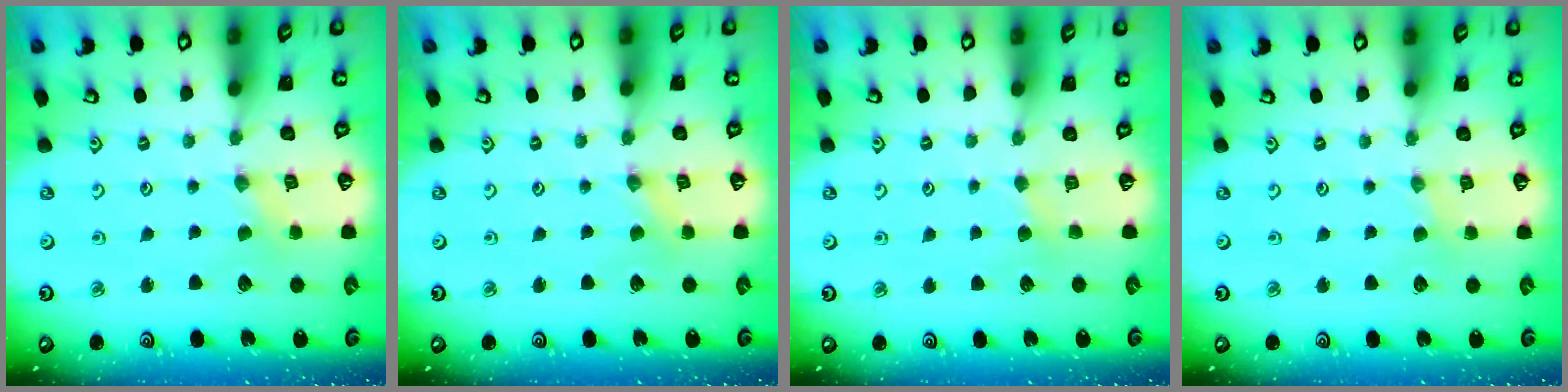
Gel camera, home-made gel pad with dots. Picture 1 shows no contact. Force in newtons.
{"total": 0.0}
{"total": 2.8, "press": 2.8, "slide": 0.3}
{"total": 1.2, "press": 1.2, "slide": 0.2}